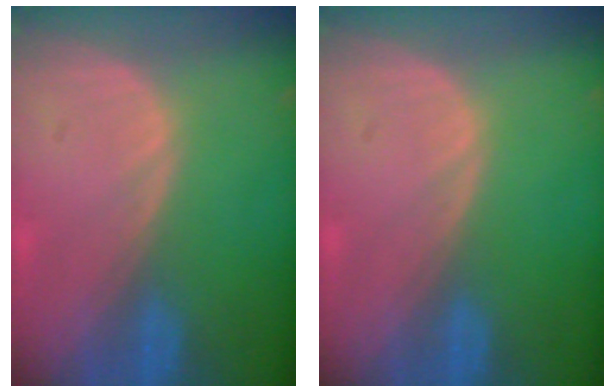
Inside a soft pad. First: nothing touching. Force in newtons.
{"total": 0.0}